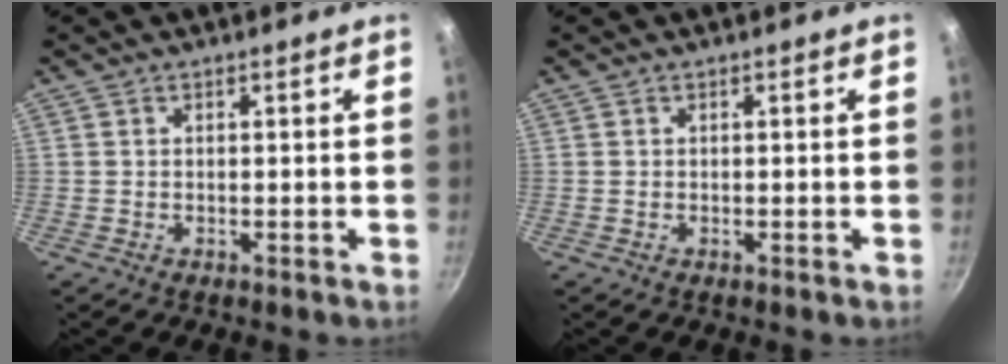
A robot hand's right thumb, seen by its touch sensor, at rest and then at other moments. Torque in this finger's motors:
{"motor_torque": [0.36, -0.40, 0.35, -0.12, 0.02]}